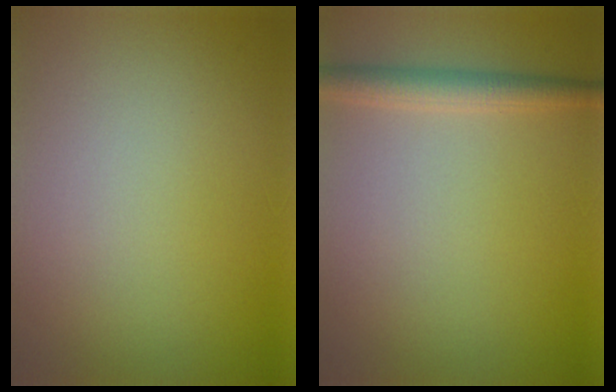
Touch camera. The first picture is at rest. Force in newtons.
{"total": 2.4, "press": 2.4, "slide": 0.1}